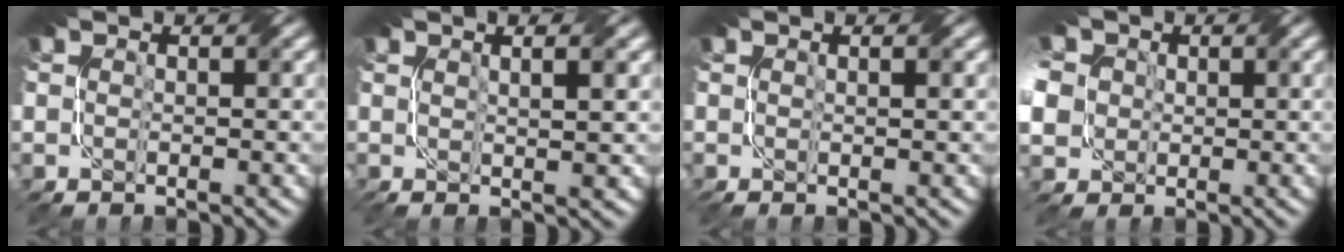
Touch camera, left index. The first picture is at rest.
{"total": 3.7, "force": [1.4, 1.3, 3.2], "torque": [-0.027, 0.011, 0.002]}
{"total": 1.9, "force": [0.5, 0.7, 1.7], "torque": [-0.013, 0.002, 0.004]}
{"total": 7.9, "force": [1.0, 6.8, 4.0], "torque": [-0.102, 0.018, -0.005]}